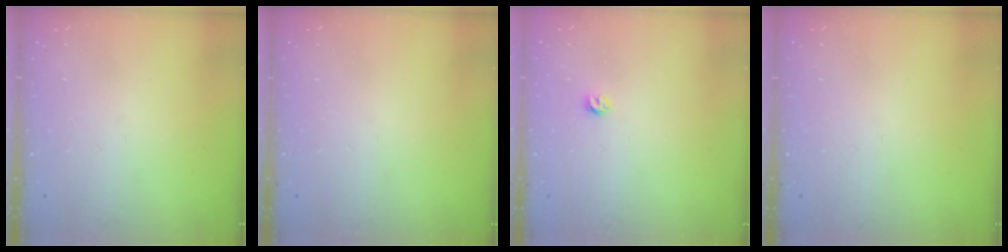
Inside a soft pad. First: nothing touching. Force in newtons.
{"total": 0.0}
{"total": 3.2, "press": 3.2, "slide": 0.3}
{"total": 0.0}